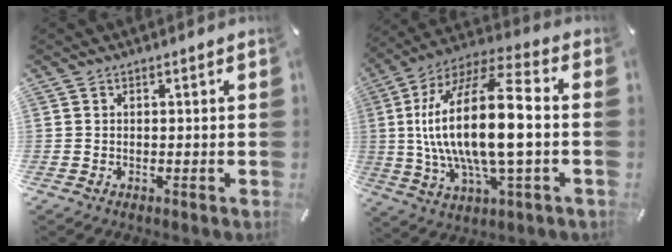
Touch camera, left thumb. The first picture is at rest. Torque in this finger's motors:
{"motor_torque": [0.90, 1.14, 2.77, 0.00, 0.95]}